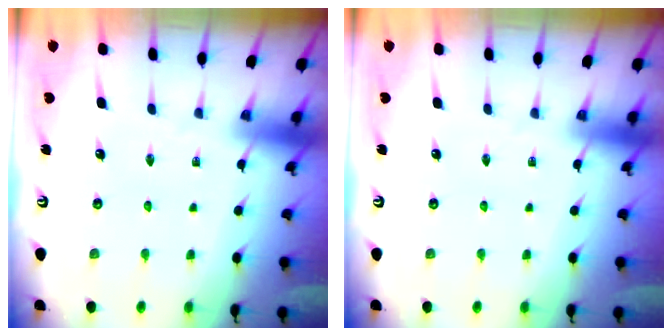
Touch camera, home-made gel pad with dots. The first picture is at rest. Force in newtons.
{"total": 0.0}